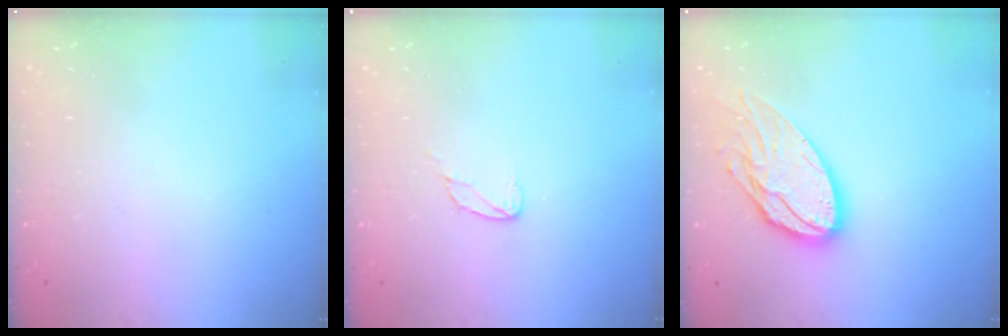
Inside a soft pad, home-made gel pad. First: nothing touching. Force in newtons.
{"total": 4.3, "press": 4.3, "slide": 0.4}
{"total": 16.0, "press": 16.0, "slide": 1.6}